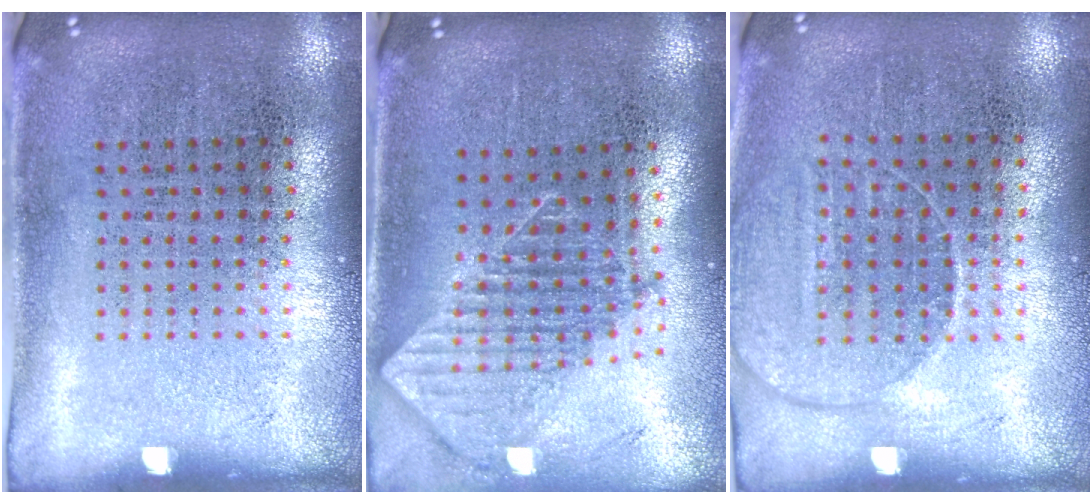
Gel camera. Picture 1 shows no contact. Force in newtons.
{"total": 1.8, "press": 1.5, "slide": 1.1}
{"total": 1.4, "press": 1.3, "slide": 0.5}